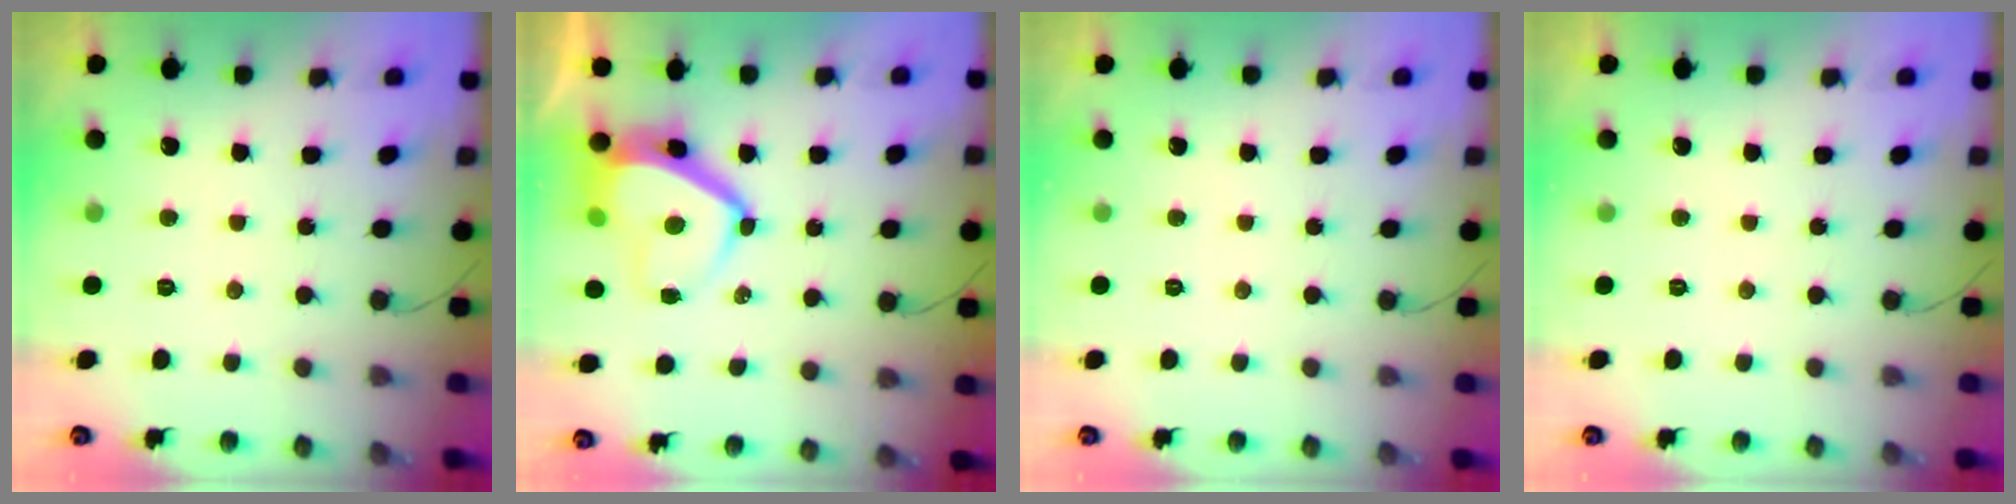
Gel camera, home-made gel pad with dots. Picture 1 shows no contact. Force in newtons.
{"total": 9.0, "press": 9.0, "slide": 1.1}
{"total": 0.0}
{"total": 0.0}